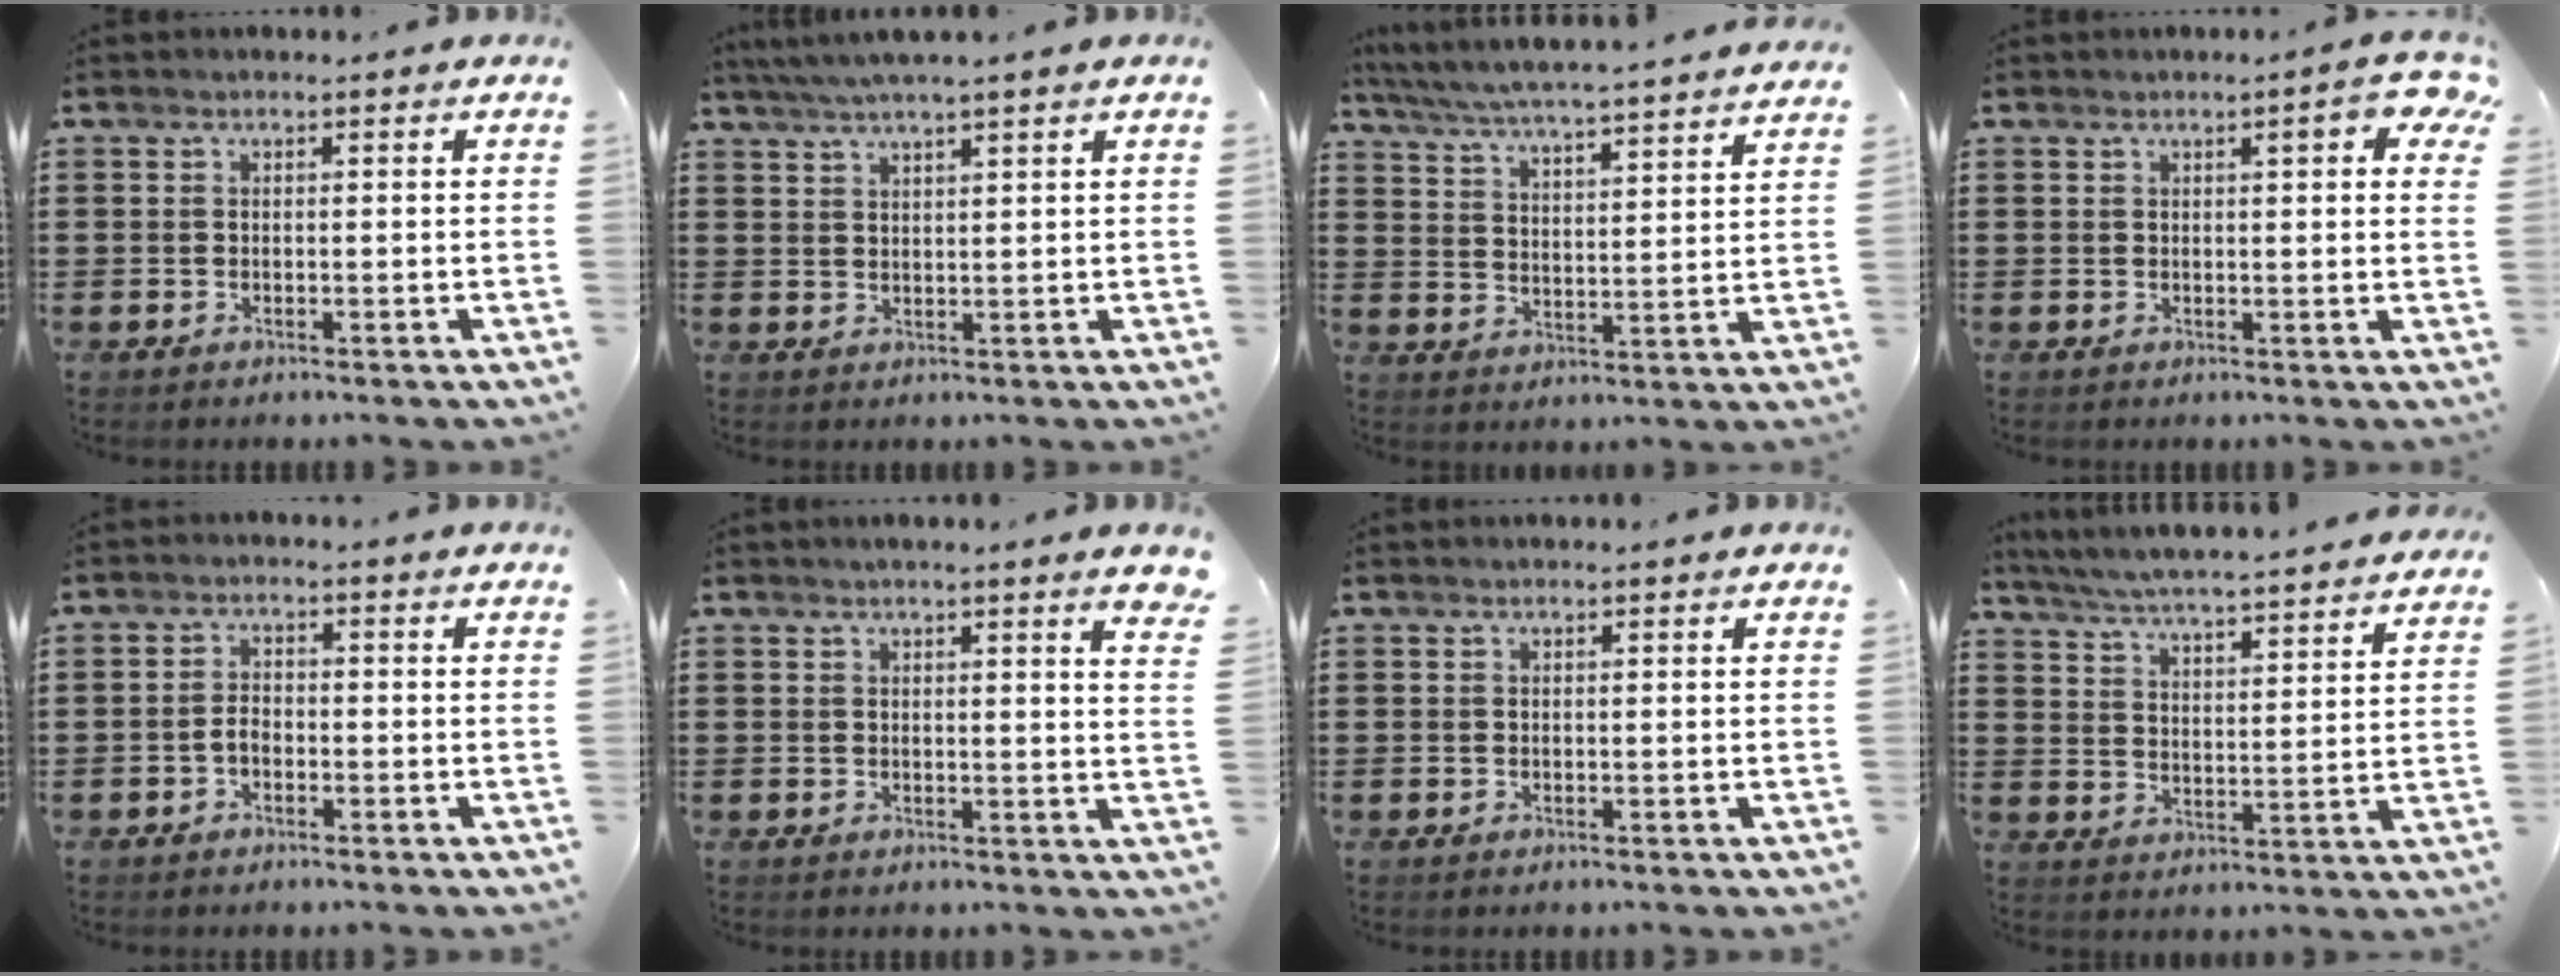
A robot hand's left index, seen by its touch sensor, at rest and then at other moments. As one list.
[{"total": 3.2, "force": [2.6, -0.3, 1.8], "torque": [-0.041, -0.002, 0.048]}, {"total": 5.2, "force": [5.0, -0.9, 1.3], "torque": [-0.050, -0.041, 0.082]}, {"total": 4.9, "force": [2.6, 0.7, 4.2], "torque": [-0.061, -0.004, 0.038]}, {"total": 2.2, "force": [-0.9, 1.2, 1.7], "torque": [-0.049, 0.000, -0.023]}, {"total": 2.5, "force": [1.9, -0.4, 1.6], "torque": [-0.035, -0.007, 0.033]}, {"total": 0.0}, {"total": 5.4, "force": [5.2, -0.7, 1.3], "torque": [-0.049, -0.040, 0.087]}]